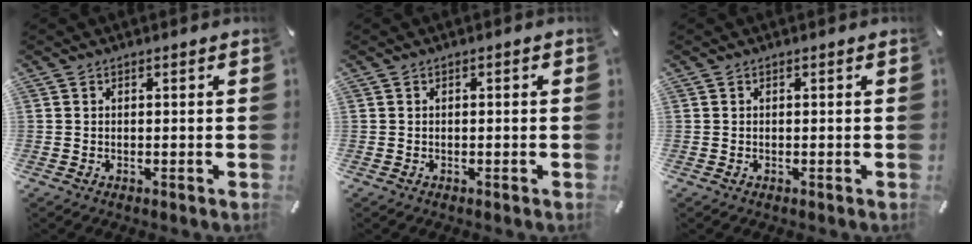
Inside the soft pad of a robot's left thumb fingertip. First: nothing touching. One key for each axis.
{"total": 0.8, "fx": -0.4, "fy": 0.2, "fz": 0.7, "tx": -0.013, "ty": 0.000, "tz": -0.006}
{"total": 0.0}